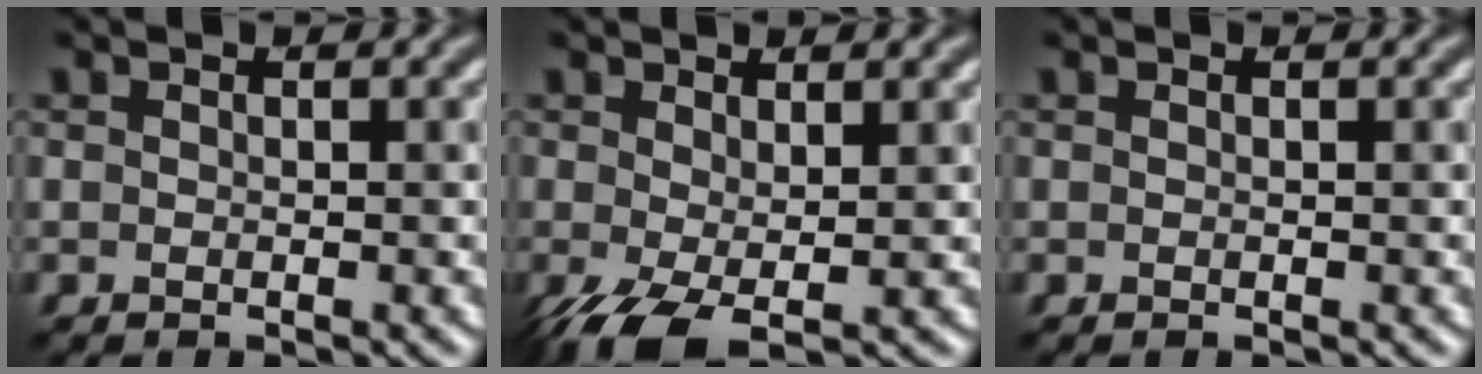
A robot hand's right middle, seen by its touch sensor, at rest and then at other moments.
{"total": 4.3, "force": [-1.1, 1.9, 3.7], "torque": [-0.089, -0.009, -0.022]}
{"total": 0.0}